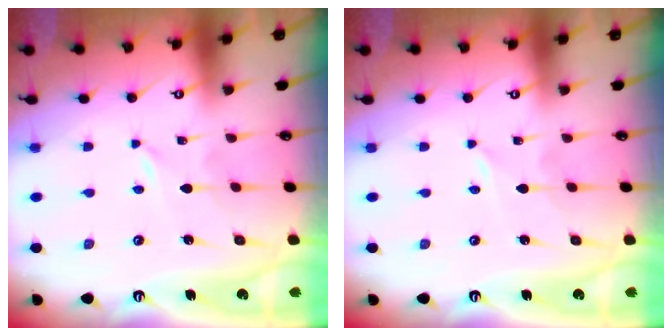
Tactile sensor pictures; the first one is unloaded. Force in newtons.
{"total": 0.5, "press": 0.5, "slide": 0.1}